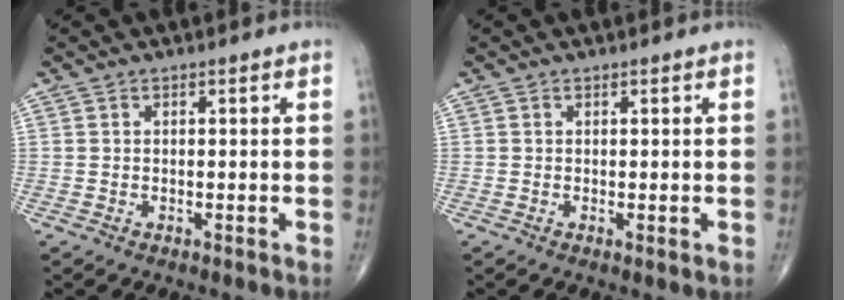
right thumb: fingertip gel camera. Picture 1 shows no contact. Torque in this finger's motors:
{"motor_torque": [-0.14, -0.18, -0.10, -0.08, 0.00]}